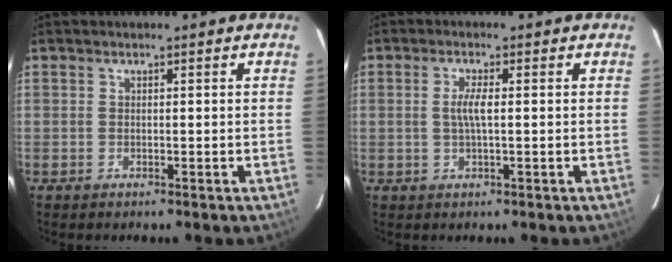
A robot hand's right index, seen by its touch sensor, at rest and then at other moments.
{"total": 3.0, "force": [0.1, 0.3, 3.0], "torque": [-0.059, 0.000, 0.001]}